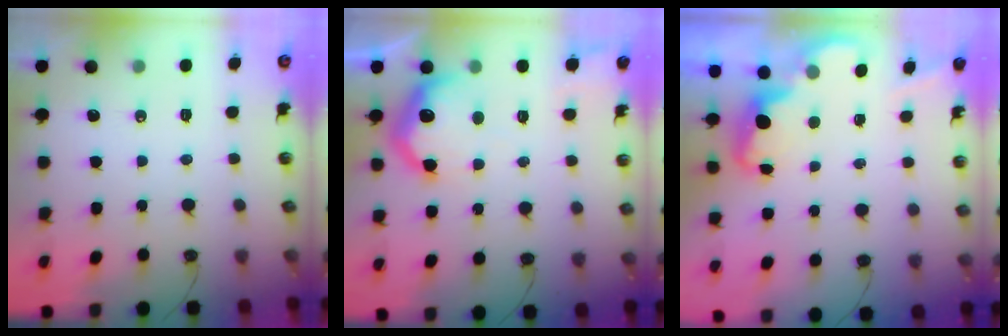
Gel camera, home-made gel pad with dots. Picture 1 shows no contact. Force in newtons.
{"total": 13.9, "press": 13.9, "slide": 1.2}
{"total": 2.2, "press": 2.1, "slide": 0.5}